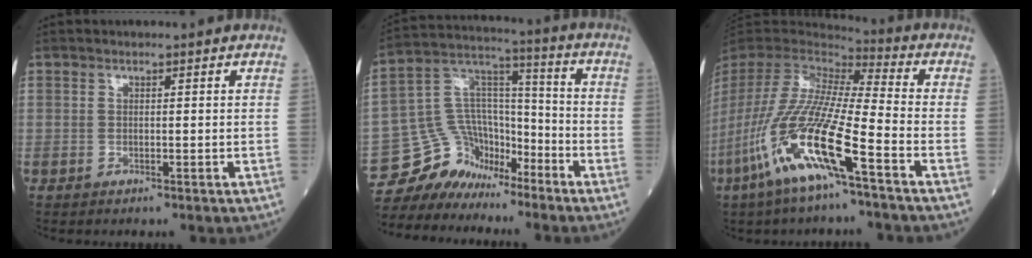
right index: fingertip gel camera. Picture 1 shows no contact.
{"total": 10.9, "force": [-9.2, 5.9, 0.8], "torque": [-0.028, 0.074, -0.171]}
{"total": 19.0, "force": [-9.1, 1.2, 16.7], "torque": [-0.378, -0.048, -0.186]}